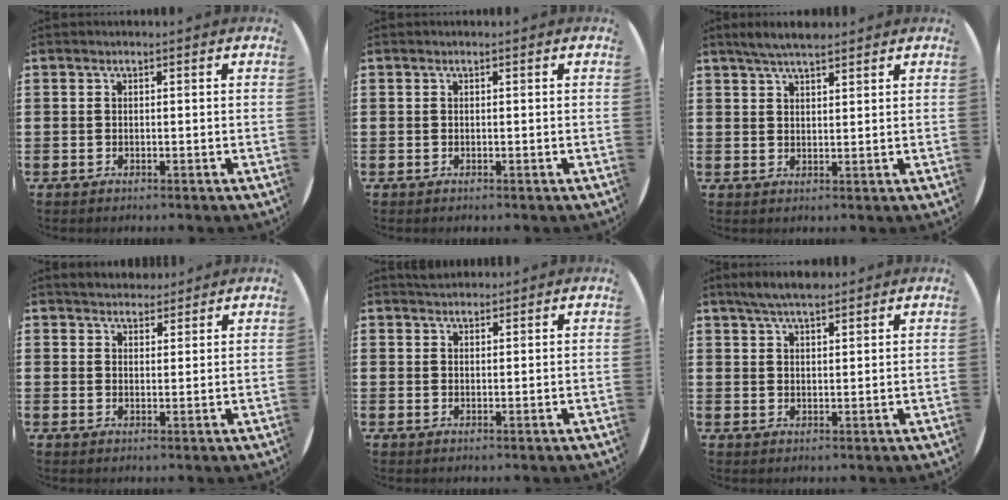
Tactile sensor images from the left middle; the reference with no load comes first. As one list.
[{"total": 0.0}, {"total": 3.8, "force": [3.4, 0.6, 1.7], "torque": [-0.040, -0.001, 0.062]}, {"total": 3.0, "force": [2.9, 0.7, 0.0], "torque": [0.001, -0.006, 0.053]}, {"total": 1.6, "force": [1.5, 0.5, 0.1], "torque": [-0.004, 0.004, 0.030]}, {"total": 4.3, "force": [3.8, 0.9, 2.0], "torque": [-0.046, -0.002, 0.068]}]